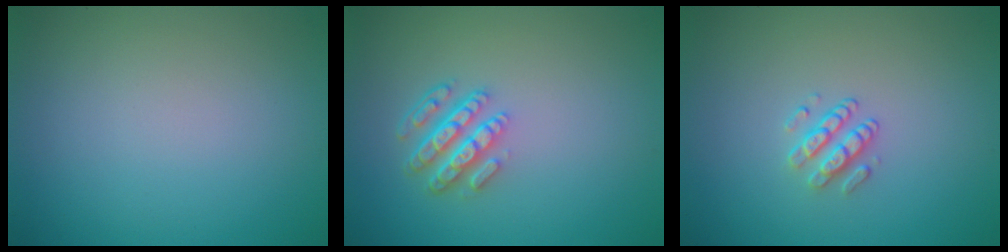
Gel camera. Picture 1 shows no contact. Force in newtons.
{"total": 4.4, "press": 3.3, "slide": 2.9}
{"total": 1.8, "press": 1.3, "slide": 1.2}